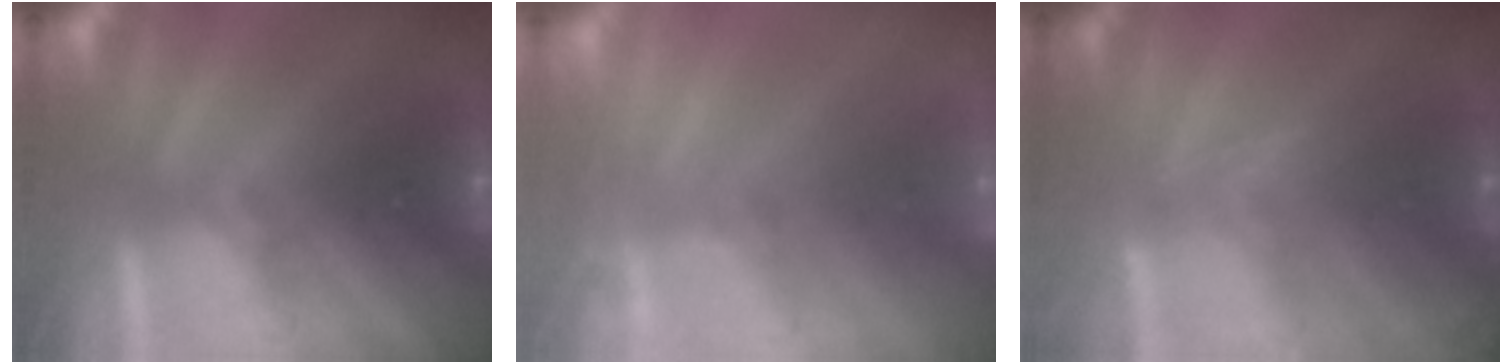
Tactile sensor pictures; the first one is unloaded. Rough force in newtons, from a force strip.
{"total": 2.4}
{"total": 1.7}